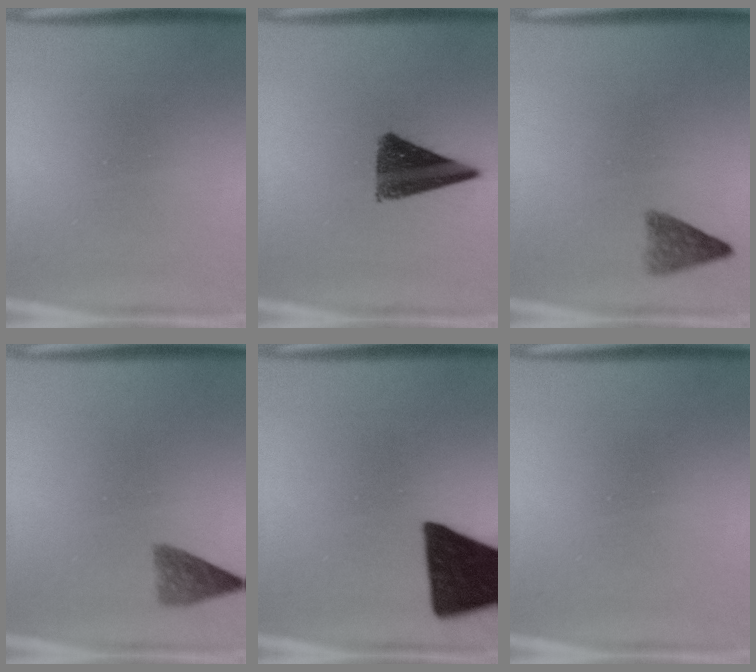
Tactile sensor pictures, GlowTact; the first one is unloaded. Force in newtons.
{"total": 10.6}
{"total": 3.1}
{"total": 3.1}
{"total": 18.6}
{"total": 0.0}